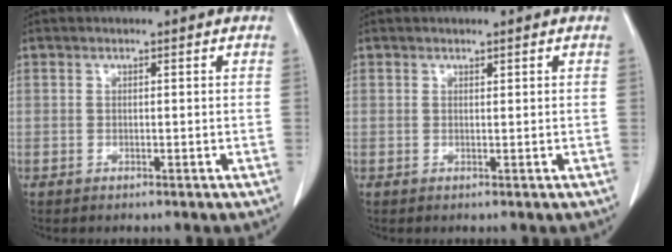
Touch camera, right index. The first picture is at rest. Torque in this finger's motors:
{"motor_torque": [-0.20, 0.03, -0.03, -0.01]}